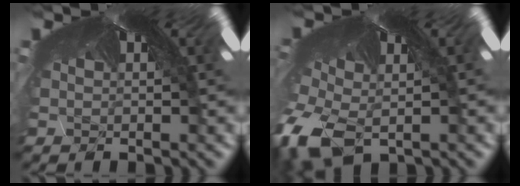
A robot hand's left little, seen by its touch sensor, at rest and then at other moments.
{"total": 7.4, "force": [-6.7, 2.7, 1.7], "torque": [-0.111, -0.089, -0.088]}